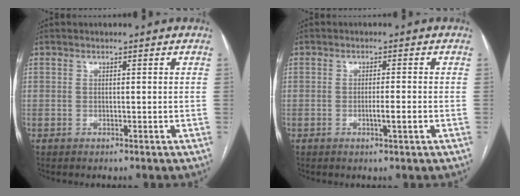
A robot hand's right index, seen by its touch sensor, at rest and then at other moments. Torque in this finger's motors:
{"motor_torque": [0.49, -0.02, 0.14, 0.04]}